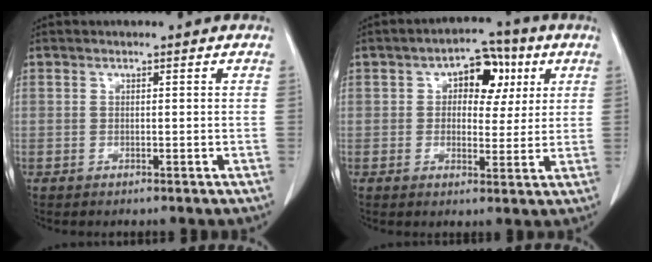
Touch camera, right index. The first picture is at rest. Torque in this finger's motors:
{"motor_torque": [0.24, 0.13, 0.11, 0.04]}